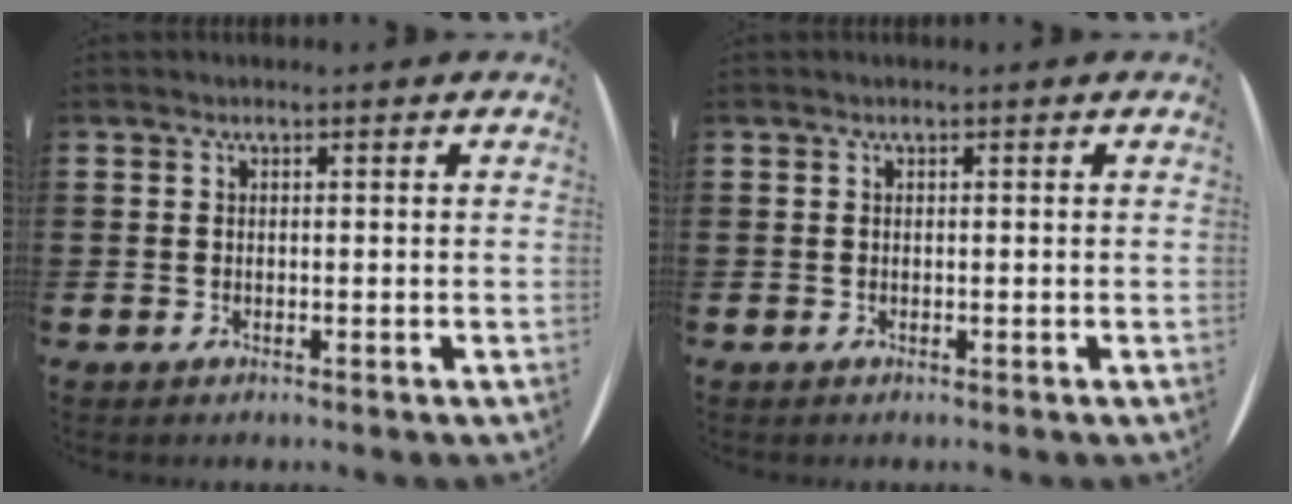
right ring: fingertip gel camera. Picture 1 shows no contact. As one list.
[{"total": 0.0}]